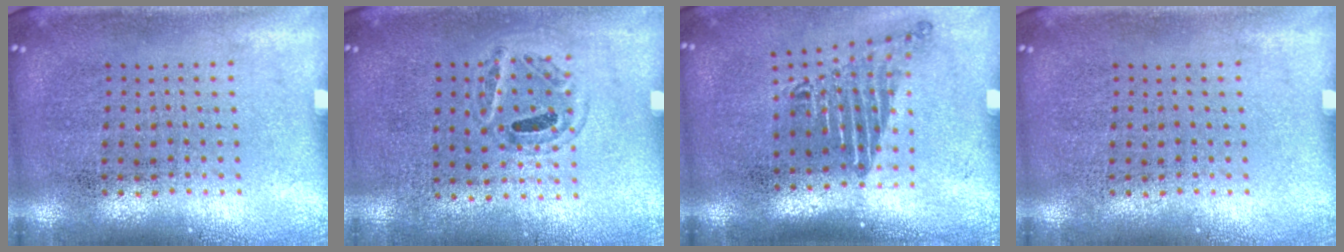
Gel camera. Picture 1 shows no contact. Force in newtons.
{"total": 1.0, "press": 0.8, "slide": 0.6}
{"total": 1.6, "press": 1.1, "slide": 1.2}
{"total": 0.0}